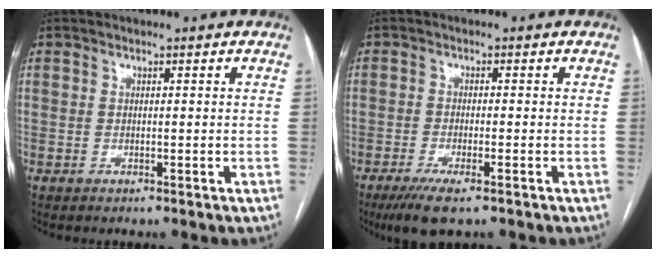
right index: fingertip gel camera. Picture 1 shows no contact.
{"total": 6.1, "force": [-4.0, 0.8, 4.6], "torque": [-0.080, -0.015, -0.065]}